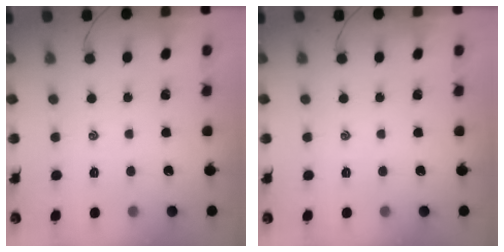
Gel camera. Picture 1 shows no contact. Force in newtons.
{"total": 0.0}